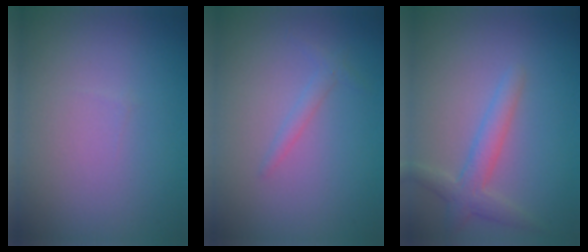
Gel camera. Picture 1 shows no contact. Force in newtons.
{"total": 0.9, "press": 0.9, "slide": 0.1}
{"total": 2.7, "press": 2.7, "slide": 0.3}